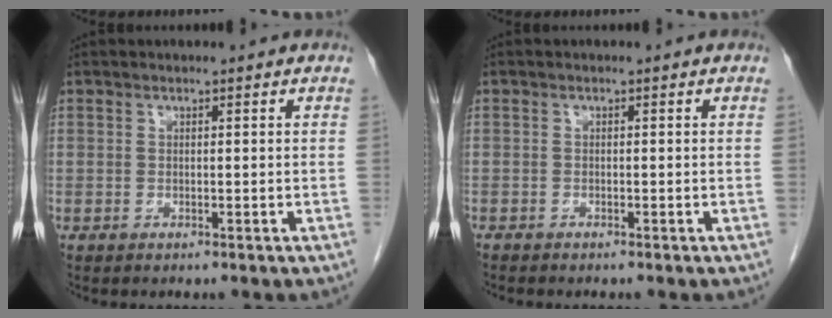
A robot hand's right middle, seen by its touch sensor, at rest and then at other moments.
{"total": 1.0, "force": [-1.0, 0.1, 0.4], "torque": [-0.011, -0.002, -0.017]}